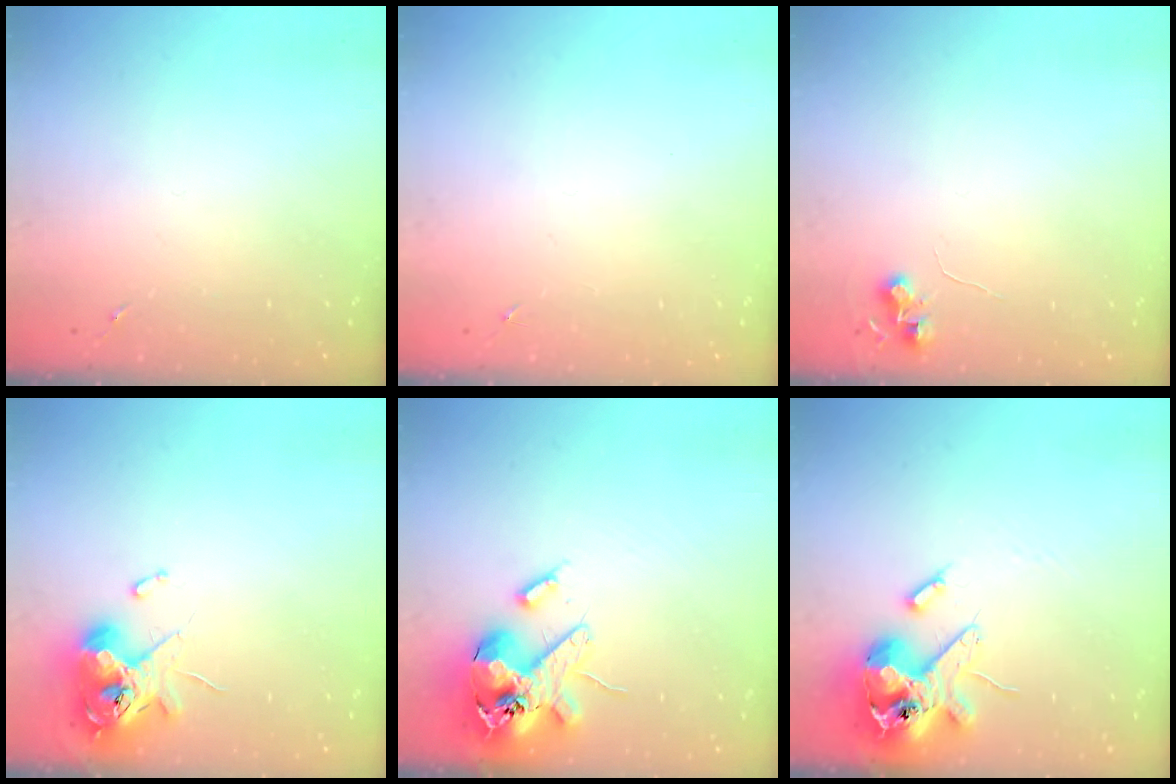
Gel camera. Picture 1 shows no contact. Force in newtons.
{"total": 0.0}
{"total": 6.0, "press": 5.9, "slide": 0.7}
{"total": 11.9, "press": 11.7, "slide": 2.1}
{"total": 16.3, "press": 16.1, "slide": 2.7}
{"total": 13.7, "press": 13.5, "slide": 2.3}